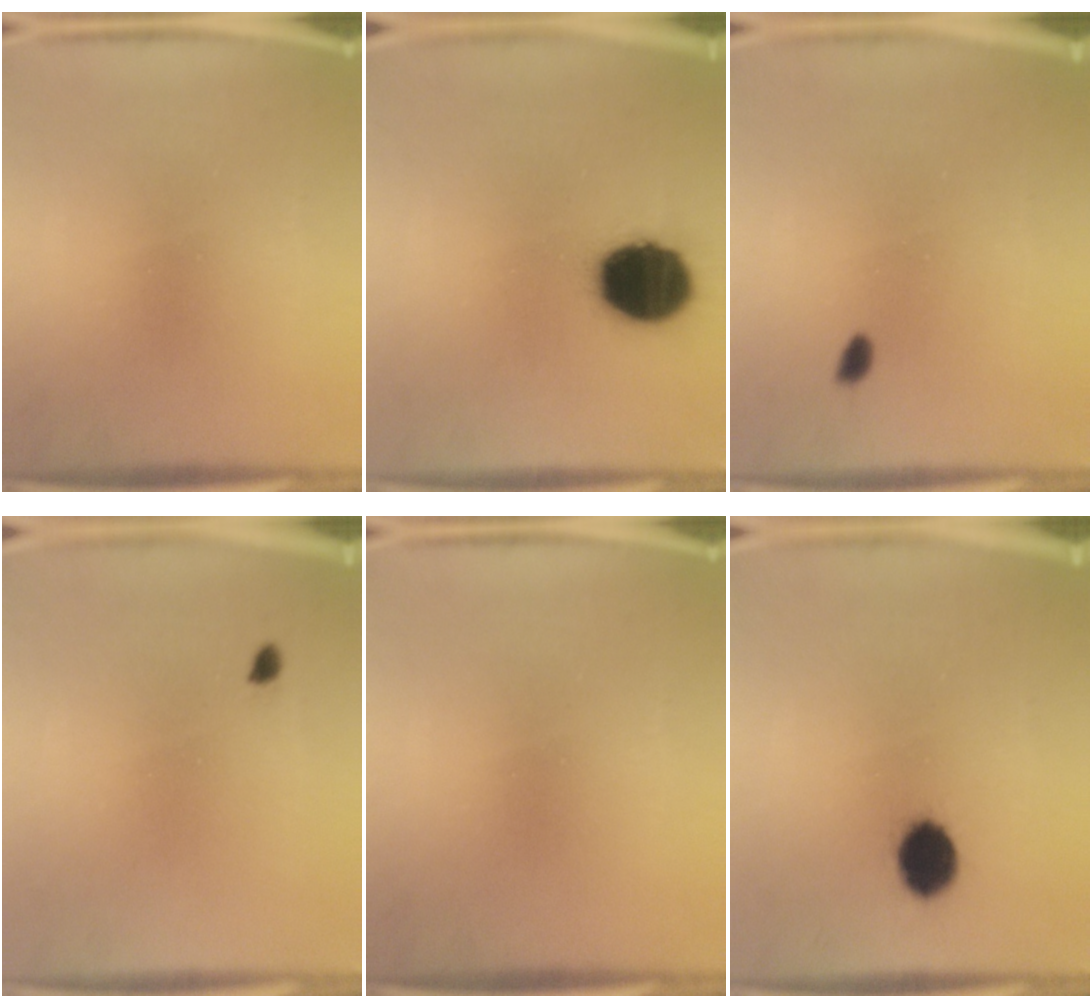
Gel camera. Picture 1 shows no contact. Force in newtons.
{"total": 18.6}
{"total": 1.5}
{"total": 0.9}
{"total": 0.0}
{"total": 8.2}